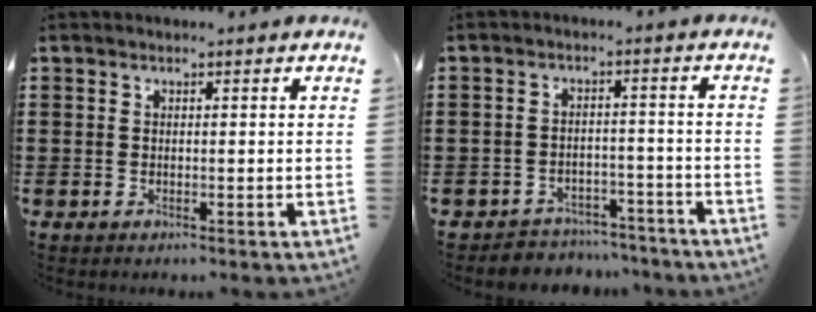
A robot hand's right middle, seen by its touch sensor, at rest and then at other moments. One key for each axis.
{"total": 3.9, "fx": -3.8, "fy": 0.6, "fz": -0.3, "tx": -0.005, "ty": 0.000, "tz": -0.082}